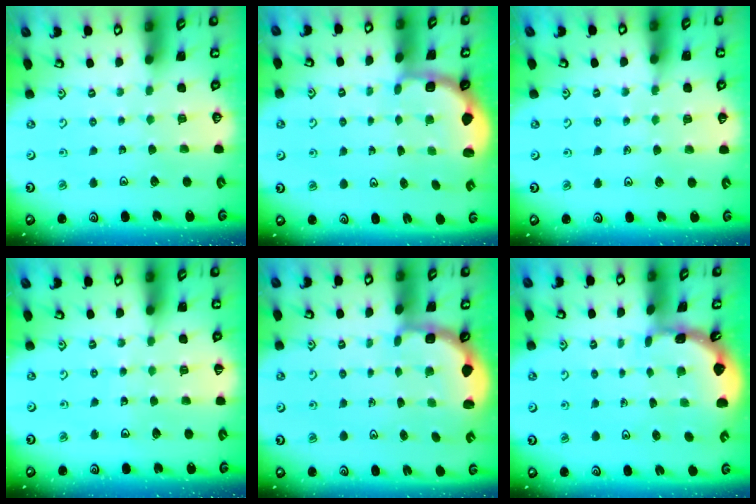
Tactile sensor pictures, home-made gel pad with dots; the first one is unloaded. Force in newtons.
{"total": 2.3, "press": 2.2, "slide": 0.6}
{"total": 5.9, "press": 5.8, "slide": 1.2}
{"total": 3.5, "press": 3.5, "slide": 0.3}
{"total": 2.7, "press": 2.1, "slide": 1.7}
{"total": 1.7, "press": 1.7, "slide": 0.2}